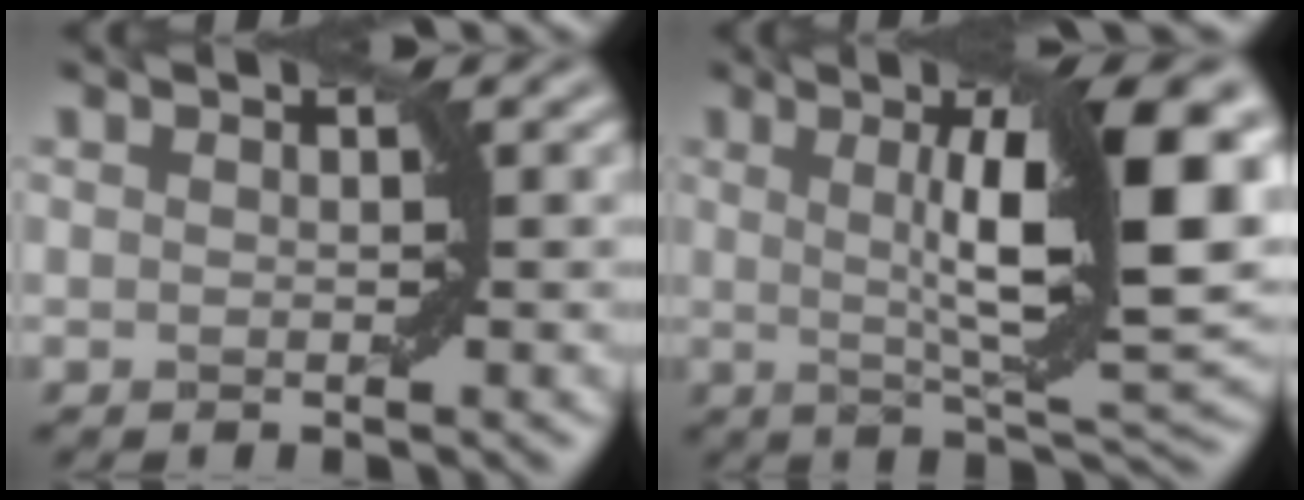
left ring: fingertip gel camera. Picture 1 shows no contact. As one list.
[{"total": 12.4, "force": [2.3, 2.6, 11.9], "torque": [-0.162, 0.007, 0.037]}]